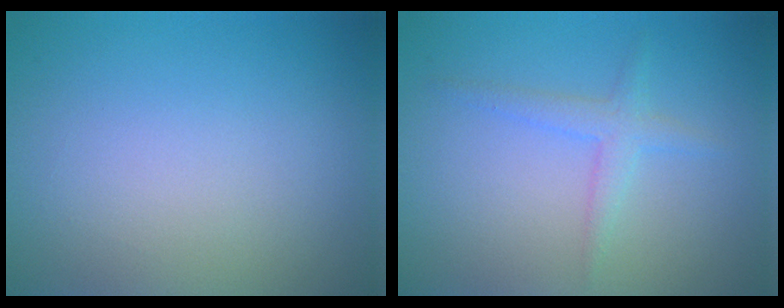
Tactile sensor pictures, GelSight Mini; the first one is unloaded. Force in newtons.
{"total": 2.0, "press": 2.0, "slide": 0.0}